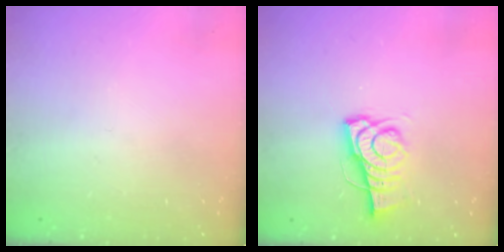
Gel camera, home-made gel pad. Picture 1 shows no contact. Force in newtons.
{"total": 7.9, "press": 7.8, "slide": 0.7}